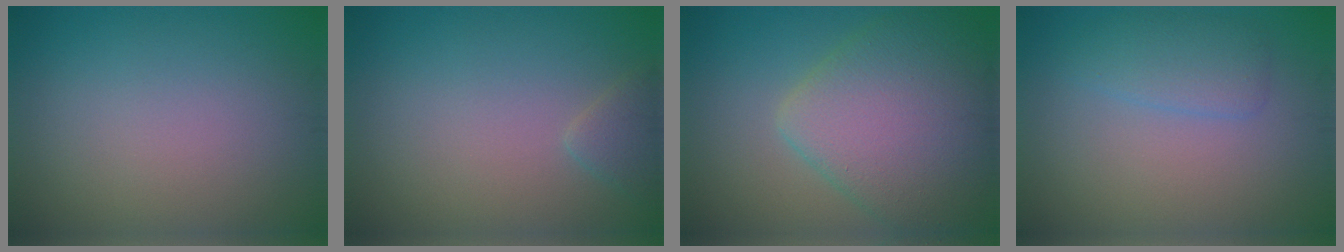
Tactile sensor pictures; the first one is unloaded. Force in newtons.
{"total": 1.4, "press": 1.4, "slide": 0.1}
{"total": 8.3, "press": 8.3, "slide": 0.3}
{"total": 2.5, "press": 2.5, "slide": 0.1}